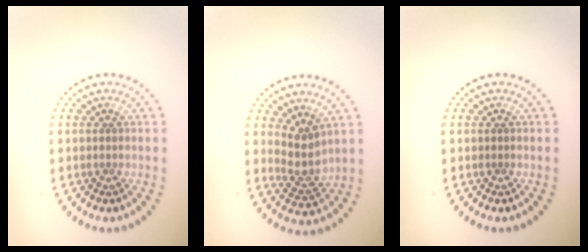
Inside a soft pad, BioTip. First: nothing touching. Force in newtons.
{"total": 3.0, "press": 2.3, "slide": 1.8}
{"total": 0.0}